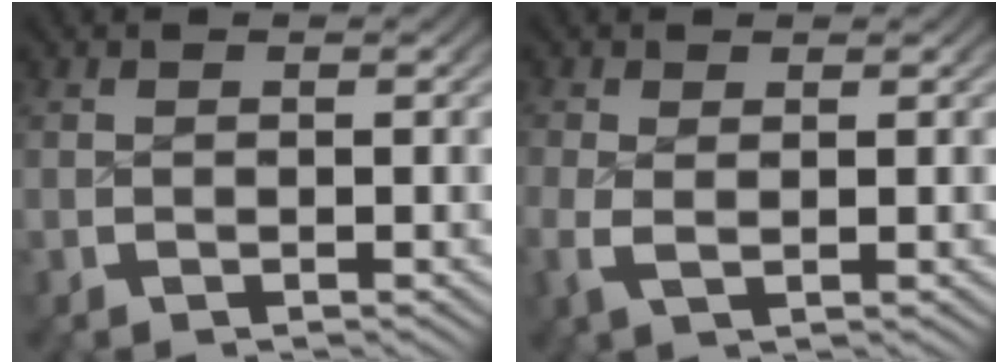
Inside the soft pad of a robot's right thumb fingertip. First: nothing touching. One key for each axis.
{"total": 1.7, "fx": 0.0, "fy": 0.9, "fz": 1.4, "tx": -0.040, "ty": -0.012, "tz": 0.006}